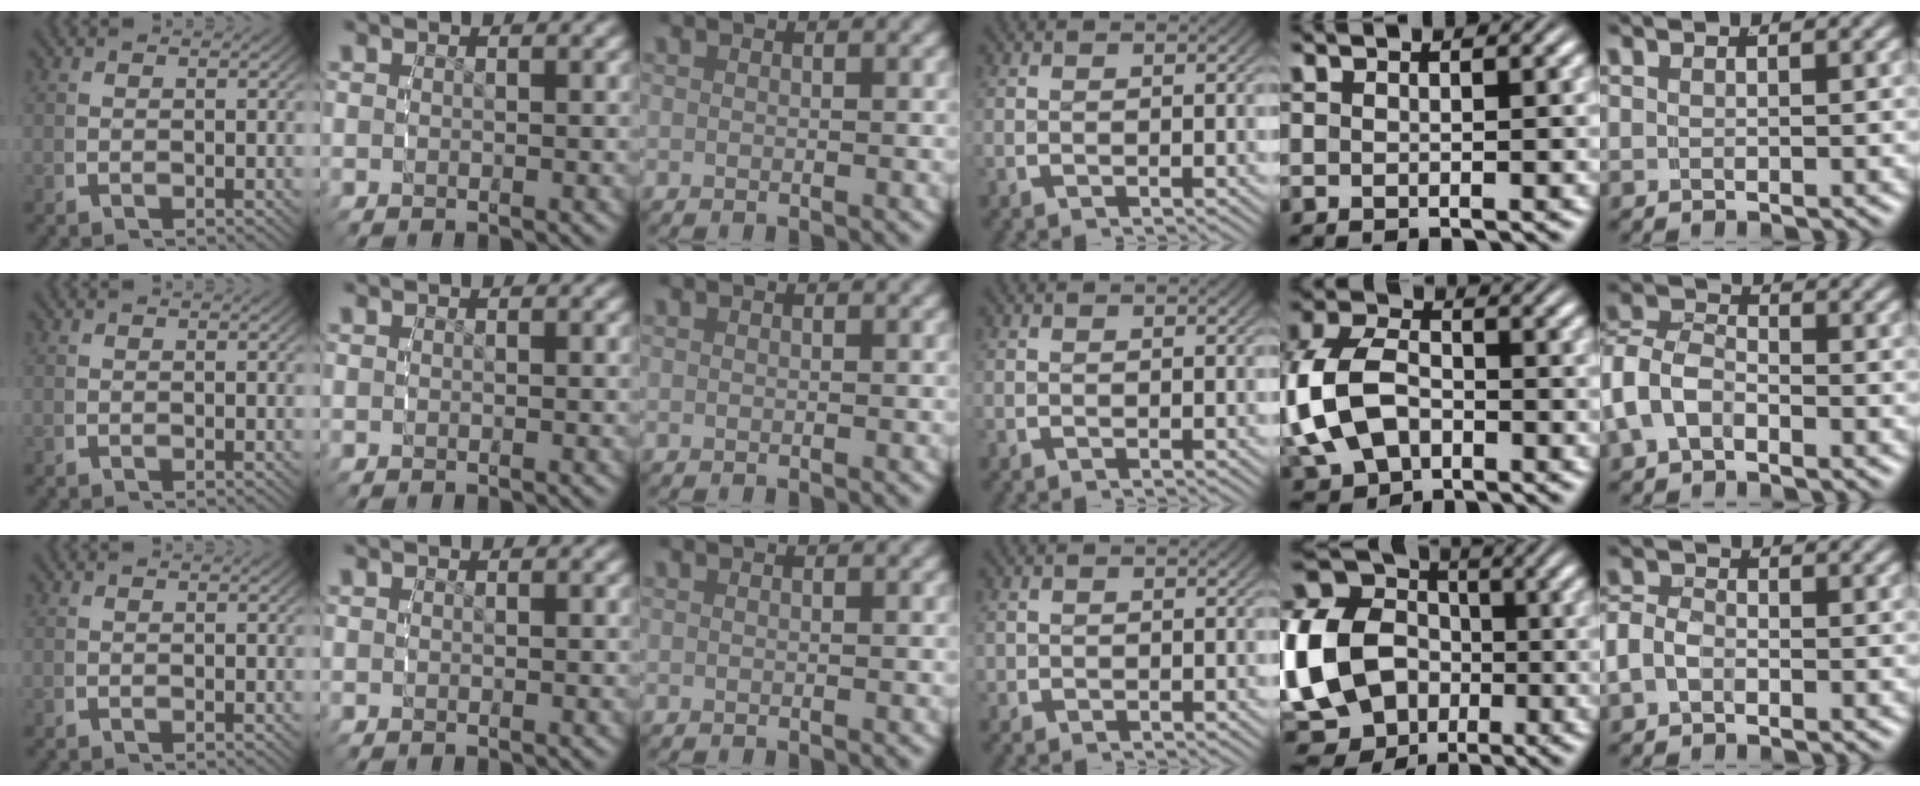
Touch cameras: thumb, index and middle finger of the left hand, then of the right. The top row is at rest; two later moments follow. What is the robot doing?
{"motion": "grasp_and_lifting", "object": "small bumper sticker"}